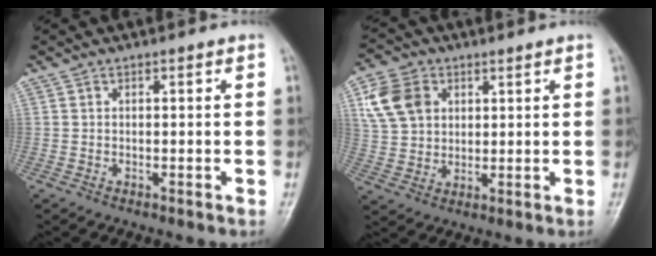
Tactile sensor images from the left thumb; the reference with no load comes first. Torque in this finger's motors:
{"motor_torque": [0.47, 1.37, 0.63, -0.46, 0.10]}